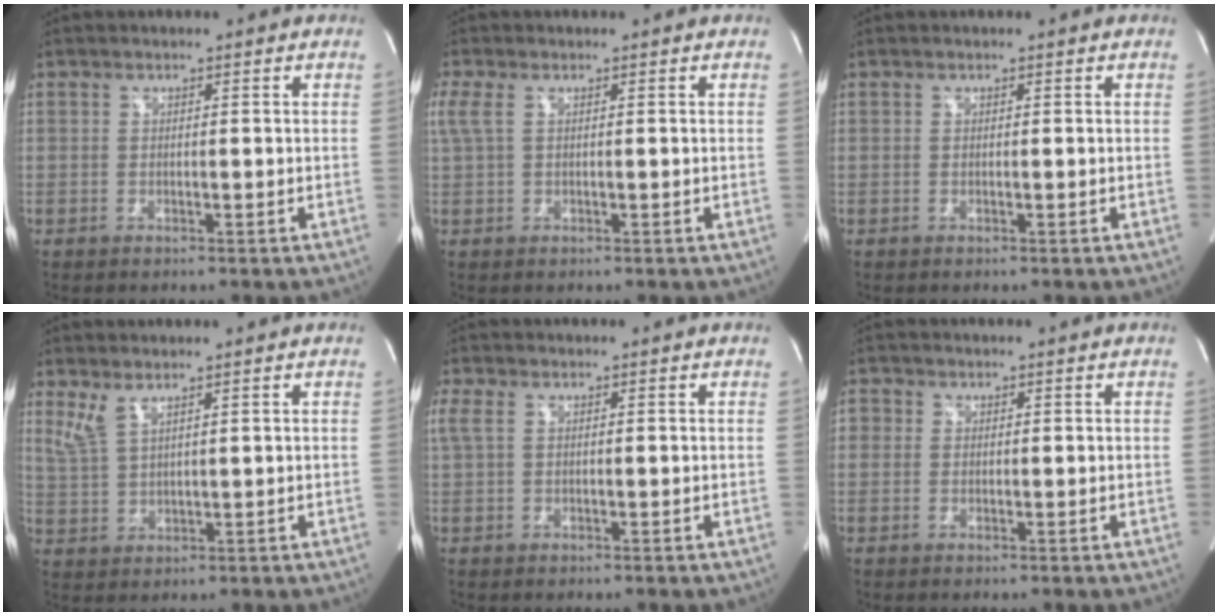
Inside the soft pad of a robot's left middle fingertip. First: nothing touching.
{"total": 2.7, "force": [1.0, 1.1, 2.2], "torque": [-0.075, 0.024, 0.030]}
{"total": 0.0}
{"total": 3.5, "force": [2.4, 0.8, 2.4], "torque": [-0.067, 0.002, 0.062]}
{"total": 2.0, "force": [0.4, 1.4, 1.4], "torque": [-0.044, 0.017, 0.010]}
{"total": 1.6, "force": [0.3, 1.6, 0.4], "torque": [0.004, 0.007, 0.003]}